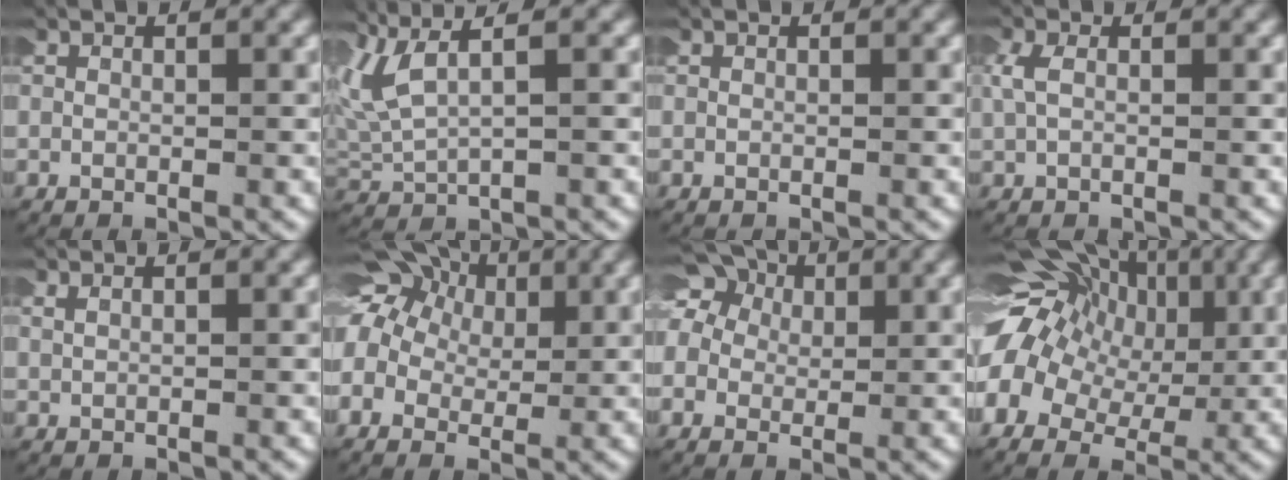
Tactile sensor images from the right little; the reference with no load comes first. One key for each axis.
{"total": 4.7, "fx": 2.2, "fy": 2.2, "fz": 3.5, "tx": -0.091, "ty": 0.008, "tz": 0.042}
{"total": 0.0}
{"total": 1.4, "fx": 0.5, "fy": 0.6, "fz": 1.1, "tx": -0.033, "ty": 0.002, "tz": 0.011}
{"total": 0.8, "fx": 0.7, "fy": 0.0, "fz": 0.3, "tx": -0.008, "ty": -0.001, "tz": 0.017}
{"total": 9.3, "fx": 3.0, "fy": 7.4, "fz": 4.9, "tx": -0.114, "ty": 0.008, "tz": 0.034}
{"total": 8.9, "fx": 3.2, "fy": 7.3, "fz": 4.0, "tx": -0.099, "ty": 0.006, "tz": 0.034}
{"total": 11.8, "fx": 2.4, "fy": 9.3, "fz": 6.9, "tx": -0.151, "ty": 0.002, "tz": 0.032}